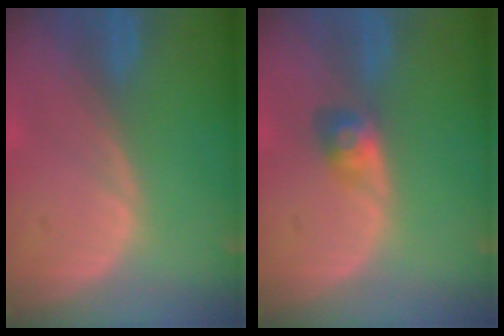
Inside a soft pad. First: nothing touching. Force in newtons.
{"total": 2.8, "press": 2.6, "slide": 1.0}